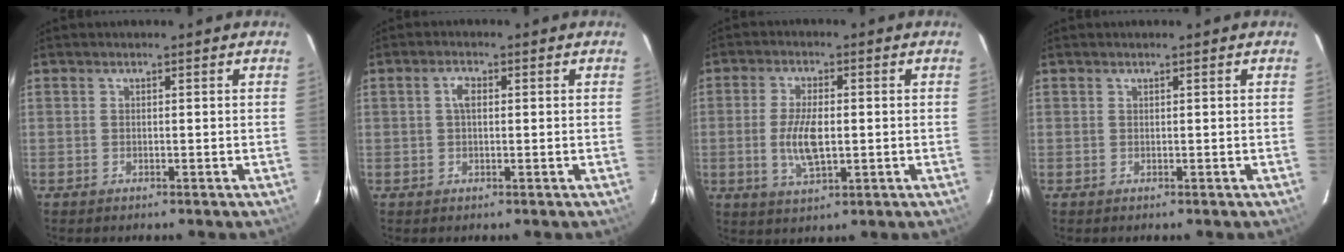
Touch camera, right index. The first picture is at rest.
{"total": 2.2, "force": [0.4, 1.2, 1.9], "torque": [-0.038, 0.007, 0.006]}
{"total": 7.5, "force": [-0.7, 3.2, 6.7], "torque": [-0.134, -0.005, -0.012]}
{"total": 0.0}